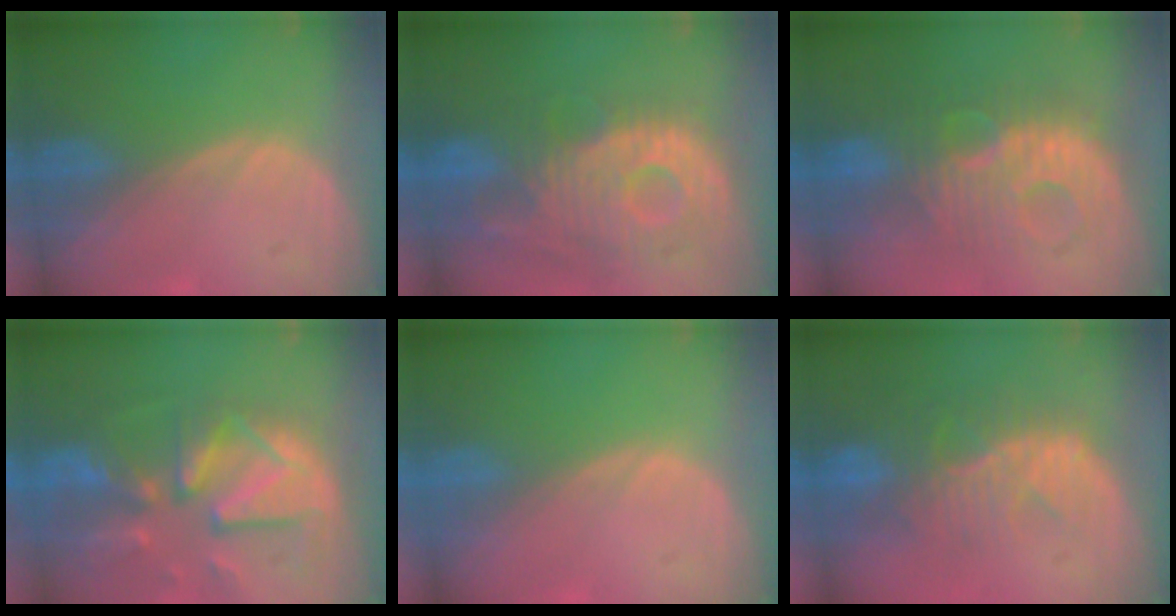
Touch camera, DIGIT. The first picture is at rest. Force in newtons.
{"total": 12.2, "press": 10.9, "slide": 5.6}
{"total": 9.6, "press": 9.6, "slide": 0.1}
{"total": 12.7, "press": 11.1, "slide": 6.2}
{"total": 0.0}
{"total": 10.0, "press": 8.5, "slide": 5.3}